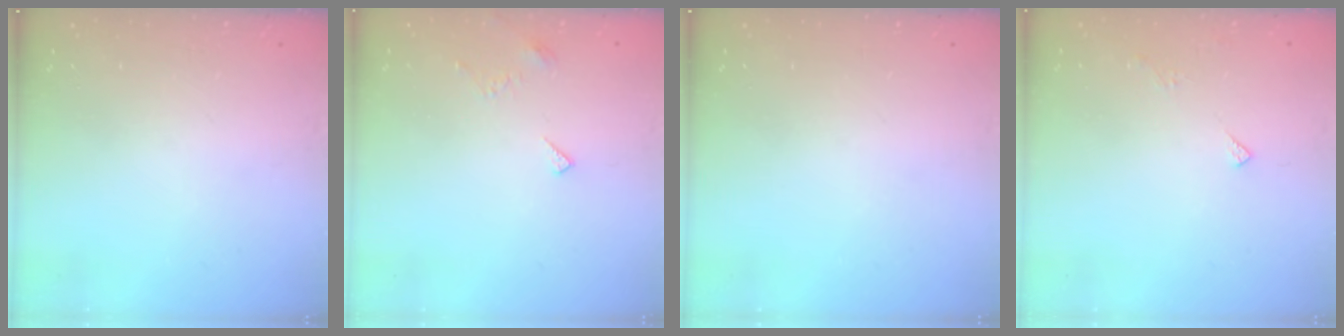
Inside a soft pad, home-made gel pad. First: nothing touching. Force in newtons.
{"total": 3.3, "press": 3.3, "slide": 0.4}
{"total": 0.0}
{"total": 3.7, "press": 3.6, "slide": 0.5}